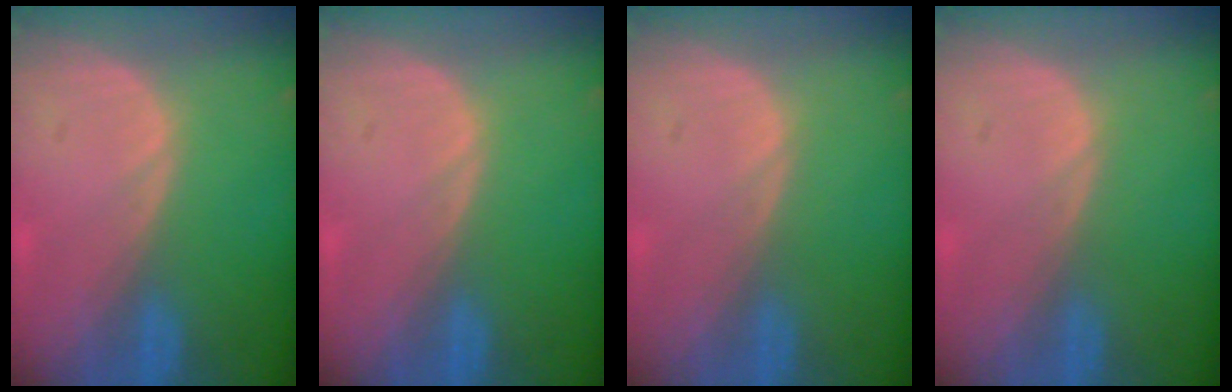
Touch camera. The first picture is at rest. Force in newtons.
{"total": 0.0}
{"total": 0.0}
{"total": 0.0}